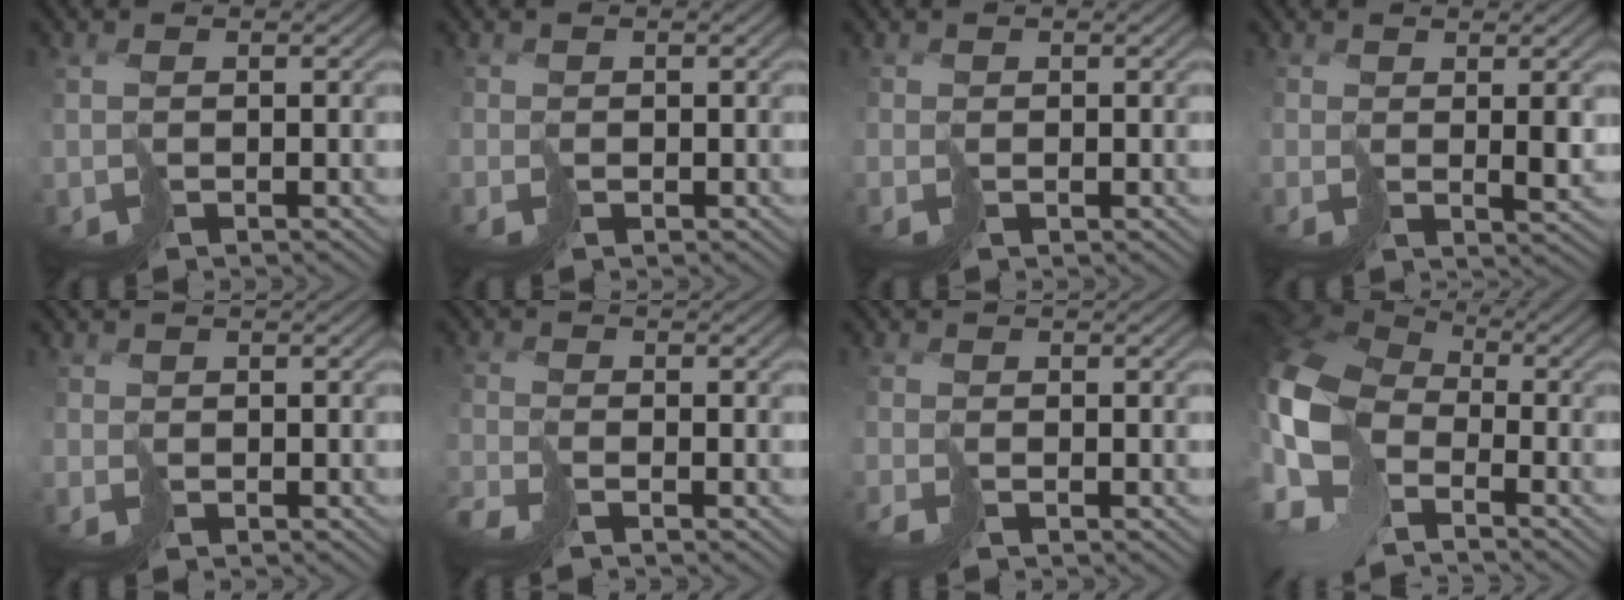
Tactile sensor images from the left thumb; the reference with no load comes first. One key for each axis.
{"total": 1.3, "fx": 0.1, "fy": 0.3, "fz": -1.2, "tx": 0.030, "ty": -0.003, "tz": -0.002}
{"total": 1.1, "fx": 0.3, "fy": -0.1, "fz": -1.0, "tx": 0.028, "ty": 0.001, "tz": 0.006}
{"total": 2.0, "fx": 1.7, "fy": 0.7, "fz": 0.8, "tx": -0.015, "ty": -0.004, "tz": 0.035}
{"total": 1.2, "fx": 0.2, "fy": 0.0, "fz": -1.2, "tx": 0.029, "ty": -0.002, "tz": 0.002}
{"total": 1.9, "fx": -1.7, "fy": -0.6, "fz": -0.3, "tx": 0.017, "ty": 0.002, "tz": -0.043}
{"total": 1.2, "fx": -0.3, "fy": -0.6, "fz": -1.0, "tx": 0.028, "ty": 0.006, "tz": -0.008}
{"total": 14.5, "fx": -4.3, "fy": 9.8, "fz": 9.9, "tx": -0.270, "ty": -0.025, "tz": -0.074}